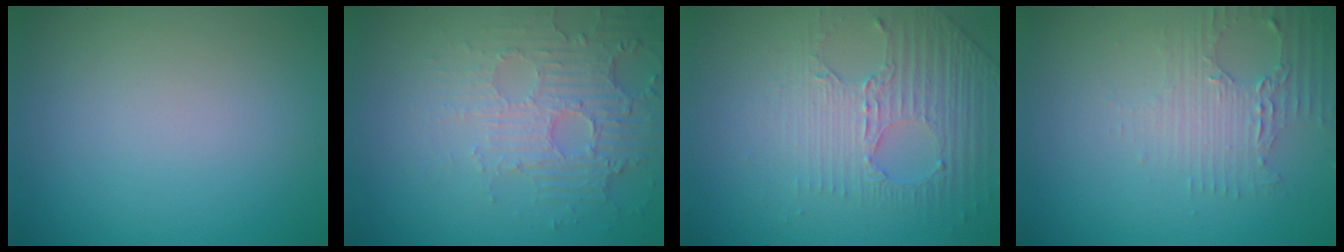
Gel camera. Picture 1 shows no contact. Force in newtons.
{"total": 4.6, "press": 3.4, "slide": 3.2}
{"total": 4.6, "press": 3.0, "slide": 3.4}
{"total": 2.9, "press": 2.5, "slide": 1.5}